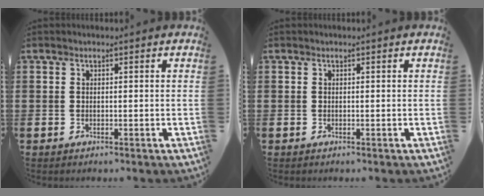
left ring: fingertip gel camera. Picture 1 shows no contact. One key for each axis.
{"total": 0.0}